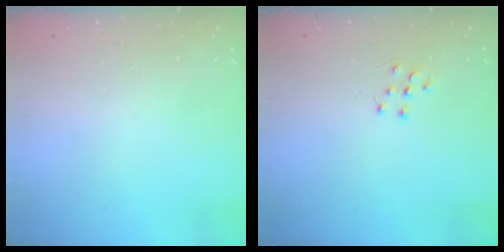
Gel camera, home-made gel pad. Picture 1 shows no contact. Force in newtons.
{"total": 6.1, "press": 6.1, "slide": 0.4}